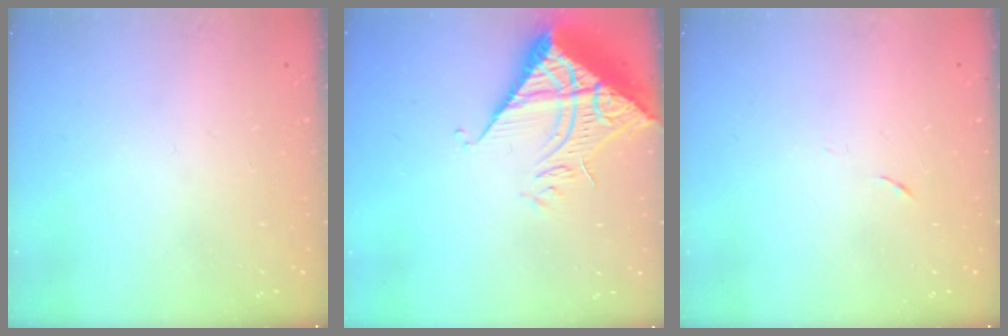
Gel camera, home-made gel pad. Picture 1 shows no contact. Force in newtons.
{"total": 10.7, "press": 10.6, "slide": 1.0}
{"total": 4.0, "press": 3.6, "slide": 1.7}